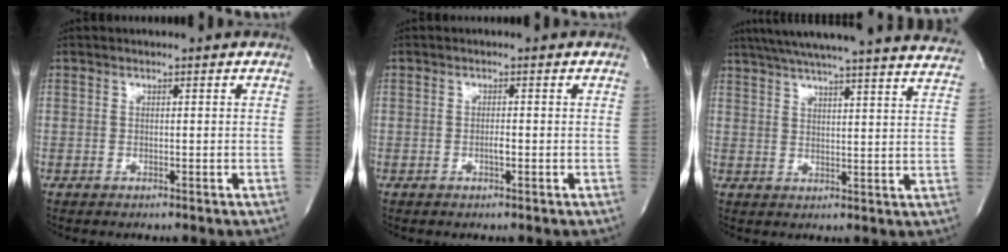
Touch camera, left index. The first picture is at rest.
{"total": 1.0, "force": [-0.3, 0.1, 0.9], "torque": [-0.020, 0.001, -0.006]}
{"total": 31.5, "force": [28.6, 1.3, 13.0], "torque": [-0.217, -0.043, 0.348]}